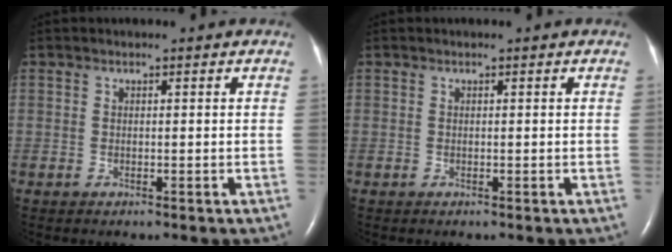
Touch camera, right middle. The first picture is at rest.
{"total": 0.0}